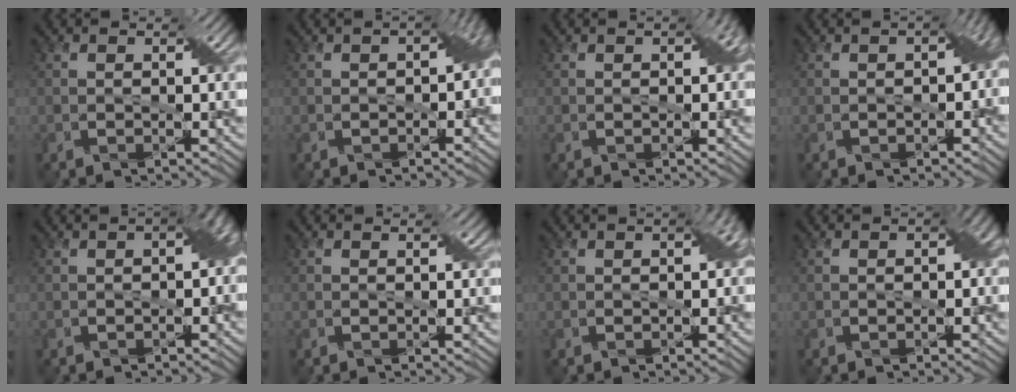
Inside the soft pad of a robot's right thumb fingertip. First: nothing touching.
{"total": 4.4, "force": [-0.6, 2.7, 3.4], "torque": [-0.039, -0.005, -0.008]}
{"total": 2.1, "force": [0.2, 1.1, 1.7], "torque": [-0.020, 0.006, 0.005]}
{"total": 3.6, "force": [-0.5, 2.2, 2.9], "torque": [-0.033, -0.003, -0.006]}
{"total": 3.8, "force": [-0.3, 2.1, 3.1], "torque": [-0.035, 0.002, -0.005]}
{"total": 0.0}
{"total": 2.5, "force": [0.2, 1.3, 2.1], "torque": [-0.024, 0.005, 0.006]}
{"total": 1.9, "force": [-0.2, 1.2, 1.4], "torque": [-0.020, -0.002, -0.004]}